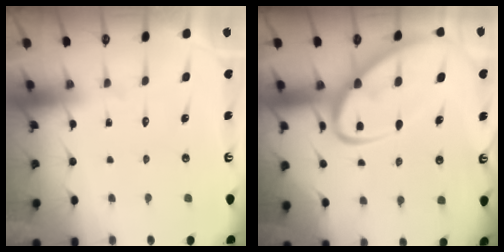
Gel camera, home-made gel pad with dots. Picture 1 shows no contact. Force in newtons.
{"total": 12.5, "press": 12.4, "slide": 1.2}